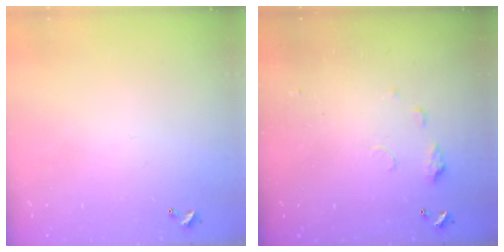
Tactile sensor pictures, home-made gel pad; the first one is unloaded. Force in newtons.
{"total": 5.6, "press": 5.6, "slide": 0.7}